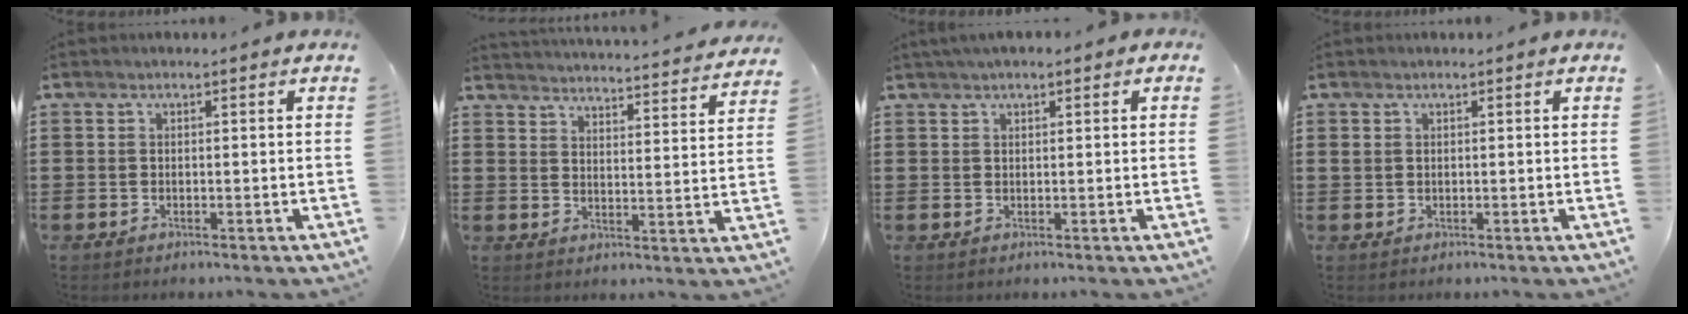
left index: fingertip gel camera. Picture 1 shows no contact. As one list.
[{"total": 3.7, "force": [3.6, -0.7, 0.0], "torque": [-0.014, -0.042, 0.057]}, {"total": 1.4, "force": [0.8, 0.4, 1.0], "torque": [-0.020, 0.002, 0.015]}, {"total": 0.5, "force": [0.2, 0.5, 0.1], "torque": [-0.004, 0.007, 0.003]}]